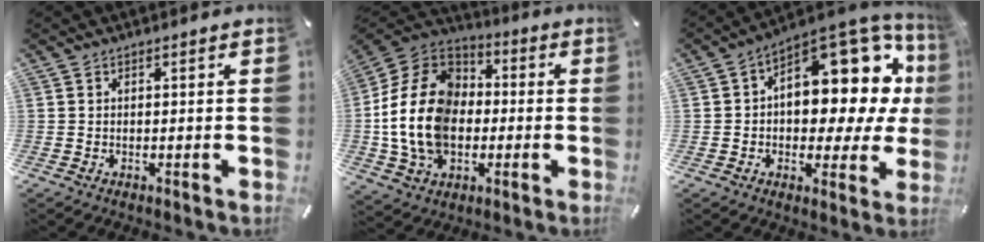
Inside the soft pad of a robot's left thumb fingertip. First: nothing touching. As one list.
[{"total": 18.7, "force": [-2.3, 14.7, 11.4], "torque": [-0.265, 0.025, -0.047]}, {"total": 16.8, "force": [6.2, 9.8, 12.2], "torque": [-0.146, -0.070, 0.099]}]